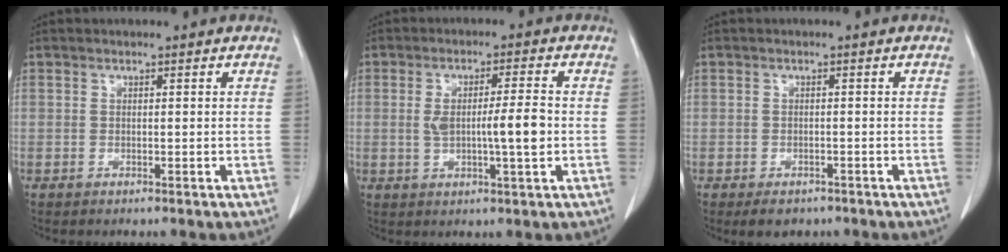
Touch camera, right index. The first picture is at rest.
{"total": 7.0, "force": [-0.4, 0.7, 6.9], "torque": [-0.122, 0.004, -0.003]}
{"total": 3.5, "force": [-2.5, 2.1, 1.2], "torque": [-0.012, 0.000, -0.027]}